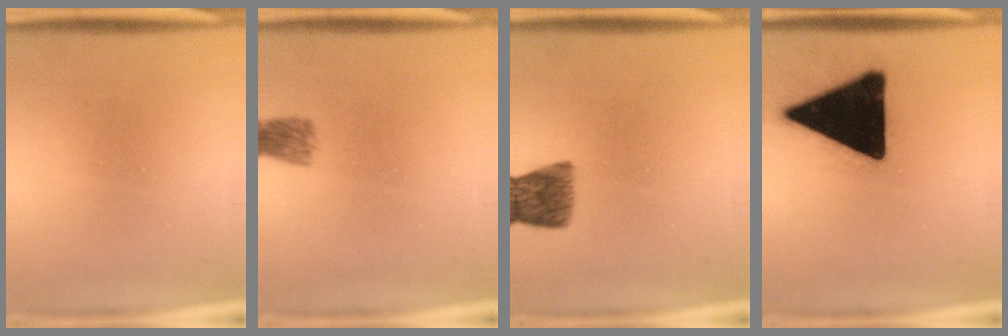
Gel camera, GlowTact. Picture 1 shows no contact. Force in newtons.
{"total": 2.6}
{"total": 6.7}
{"total": 21.1}